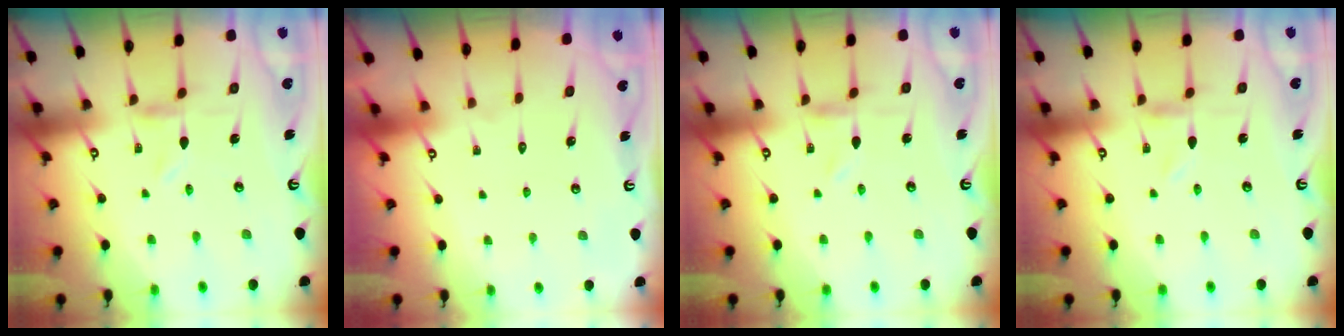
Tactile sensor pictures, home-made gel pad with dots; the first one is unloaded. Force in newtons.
{"total": 1.7, "press": 1.7, "slide": 0.1}
{"total": 0.0}
{"total": 0.0}